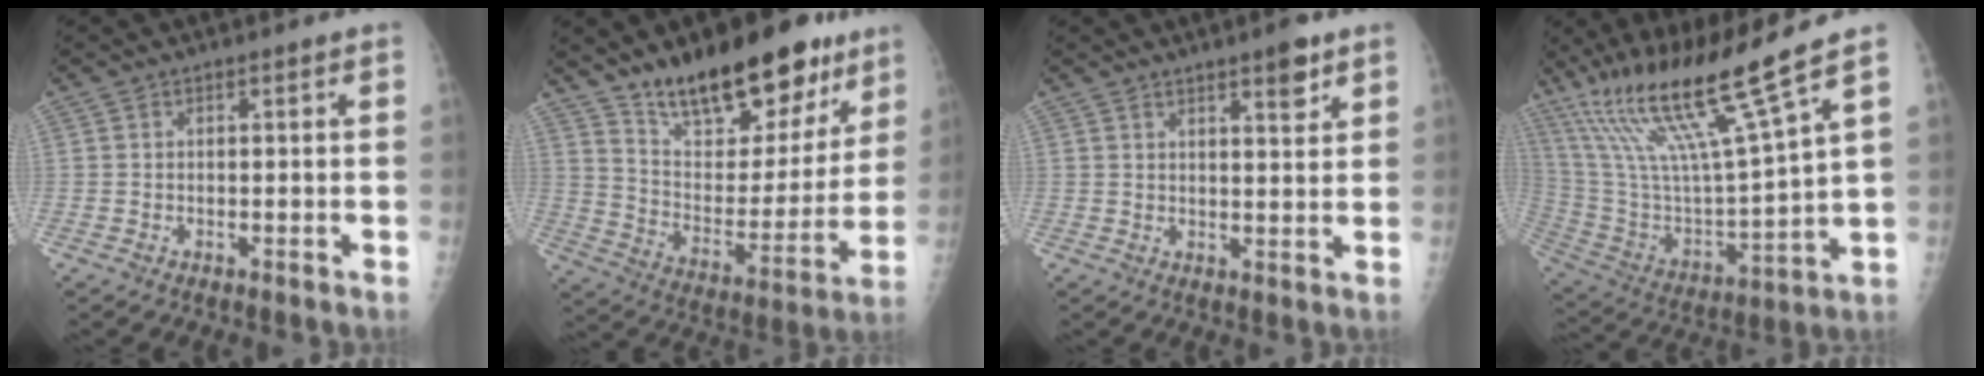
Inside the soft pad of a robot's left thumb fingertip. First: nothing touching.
{"total": 23.4, "force": [16.4, 10.1, 13.2], "torque": [-0.152, -0.083, 0.262]}
{"total": 4.8, "force": [3.2, 1.1, 3.4], "torque": [-0.041, -0.020, 0.045]}
{"total": 21.3, "force": [14.1, 0.8, 15.9], "torque": [-0.286, -0.059, 0.268]}